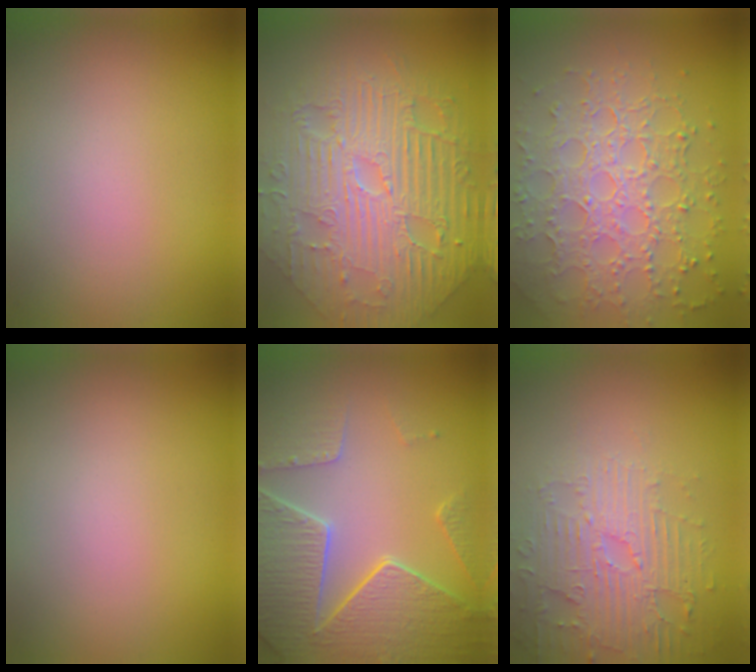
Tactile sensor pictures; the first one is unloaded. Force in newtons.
{"total": 11.7, "press": 7.5, "slide": 9.0}
{"total": 7.5, "press": 5.6, "slide": 5.0}
{"total": 0.0}
{"total": 8.1, "press": 6.1, "slide": 5.3}
{"total": 4.8, "press": 4.1, "slide": 2.6}